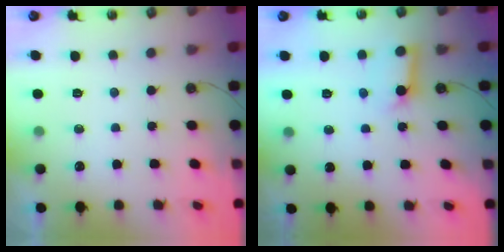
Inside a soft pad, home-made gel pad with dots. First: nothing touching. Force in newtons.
{"total": 8.5, "press": 8.5, "slide": 0.8}